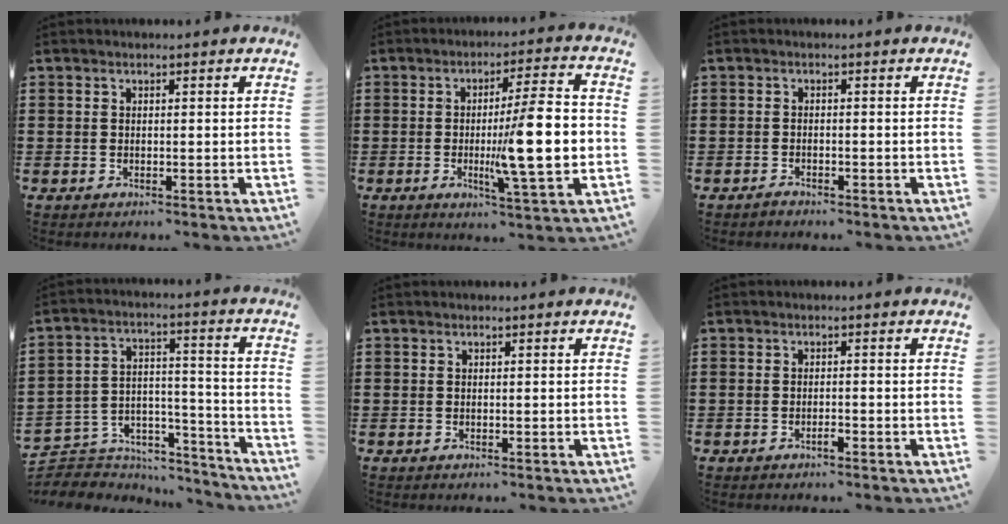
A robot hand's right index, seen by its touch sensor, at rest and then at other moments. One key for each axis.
{"total": 14.1, "fx": -1.2, "fy": 2.3, "fz": 13.8, "tx": -0.207, "ty": -0.014, "tz": -0.025}
{"total": 0.9, "fx": -0.8, "fy": 0.2, "fz": 0.2, "tx": -0.007, "ty": -0.001, "tz": -0.016}
{"total": 5.1, "fx": -4.4, "fy": 2.5, "fz": 0.5, "tx": -0.016, "ty": 0.002, "tz": -0.088}
{"total": 0.0}
{"total": 1.2, "fx": -0.8, "fy": 0.2, "fz": 0.9, "tx": -0.019, "ty": -0.005, "tz": -0.013}